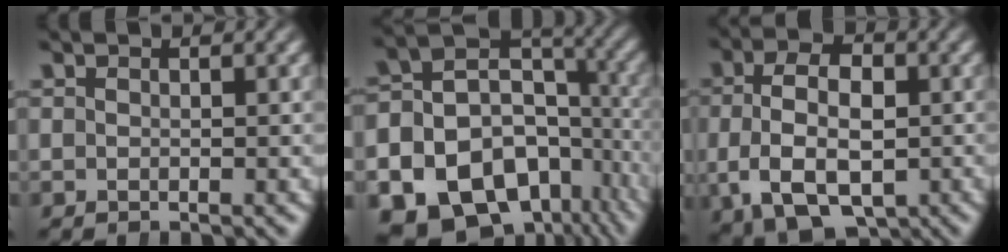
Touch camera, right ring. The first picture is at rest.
{"total": 20.6, "force": [-6.5, 16.6, 10.3], "torque": [-0.214, -0.066, -0.102]}
{"total": 9.3, "force": [-2.1, 6.4, 6.5], "torque": [-0.134, -0.032, -0.017]}